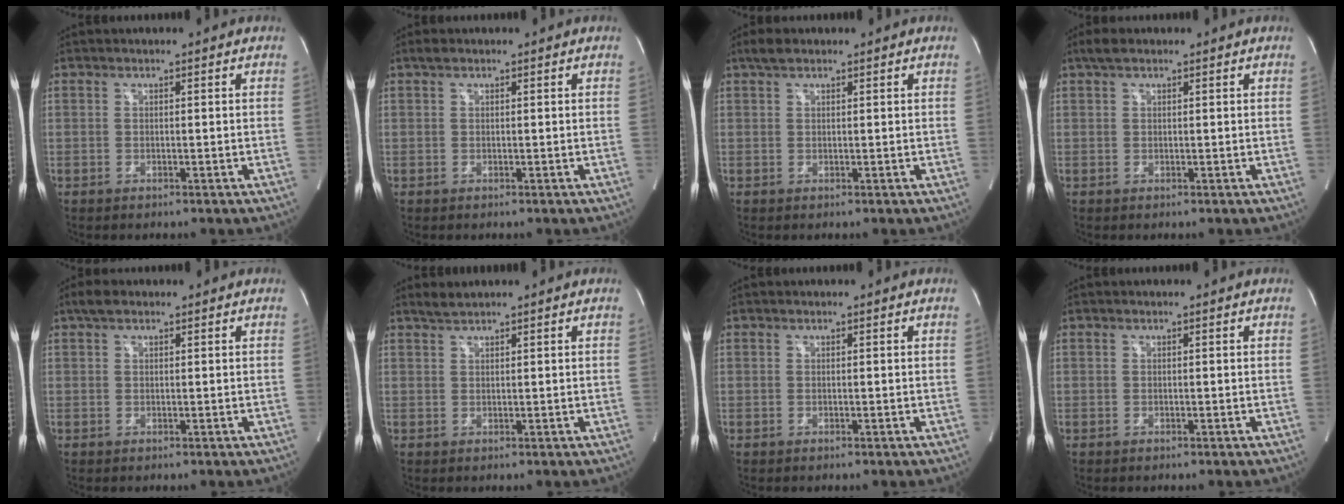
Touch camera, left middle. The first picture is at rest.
{"total": 0.9, "force": [0.7, 0.4, 0.5], "torque": [-0.014, 0.013, 0.012]}
{"total": 2.1, "force": [1.6, 0.8, 1.1], "torque": [-0.028, 0.013, 0.029]}
{"total": 2.1, "force": [1.5, 0.8, 1.3], "torque": [-0.030, 0.018, 0.028]}
{"total": 2.2, "force": [1.5, 1.0, 1.2], "torque": [-0.028, 0.017, 0.027]}
{"total": 1.5, "force": [1.4, -0.1, 0.4], "torque": [-0.012, 0.006, 0.033]}
{"total": 0.0}
{"total": 0.0}